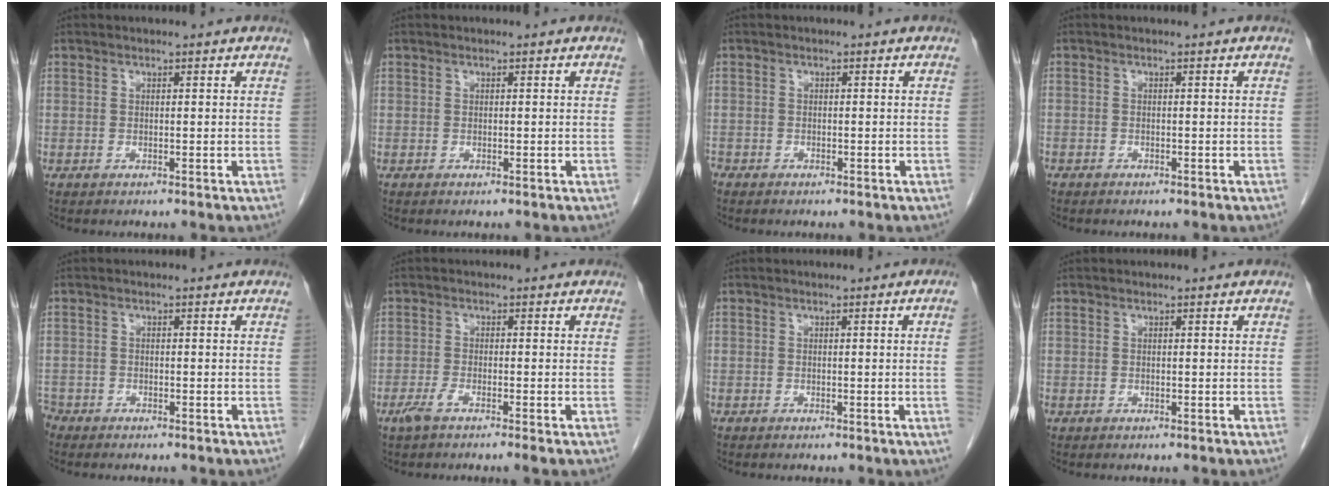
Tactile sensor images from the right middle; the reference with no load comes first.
{"total": 0.0}
{"total": 1.0, "force": [-0.9, 0.5, 0.2], "torque": [-0.009, 0.000, -0.018]}
{"total": 0.8, "force": [-0.7, 0.3, 0.3], "torque": [-0.007, 0.000, -0.011]}
{"total": 2.7, "force": [-2.4, 1.3, 0.2], "torque": [-0.008, 0.000, -0.046]}
{"total": 2.7, "force": [-1.8, 0.0, 2.0], "torque": [-0.043, -0.005, -0.040]}
{"total": 1.5, "force": [-0.4, -0.5, 1.4], "torque": [-0.015, 0.000, -0.007]}
{"total": 0.0}